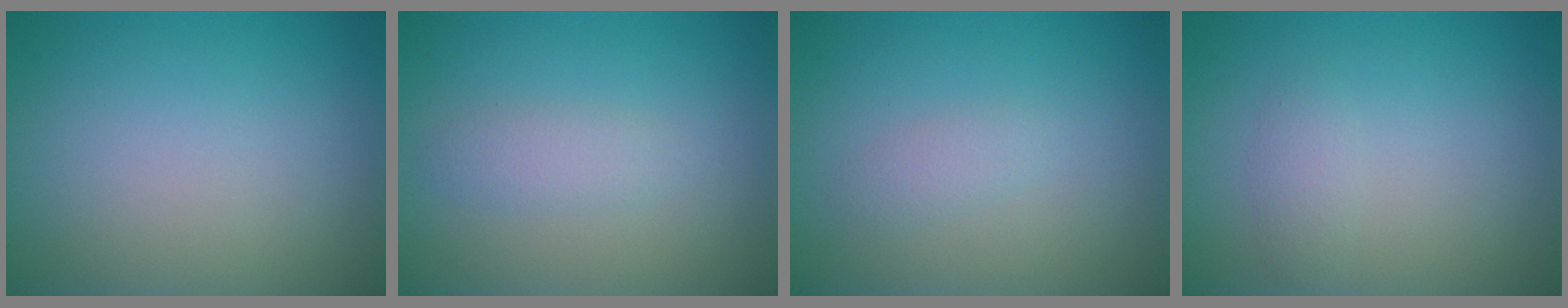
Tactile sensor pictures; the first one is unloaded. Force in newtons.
{"total": 1.6, "press": 1.6, "slide": 0.1}
{"total": 1.1, "press": 1.1, "slide": 0.1}
{"total": 1.1, "press": 1.1, "slide": 0.0}